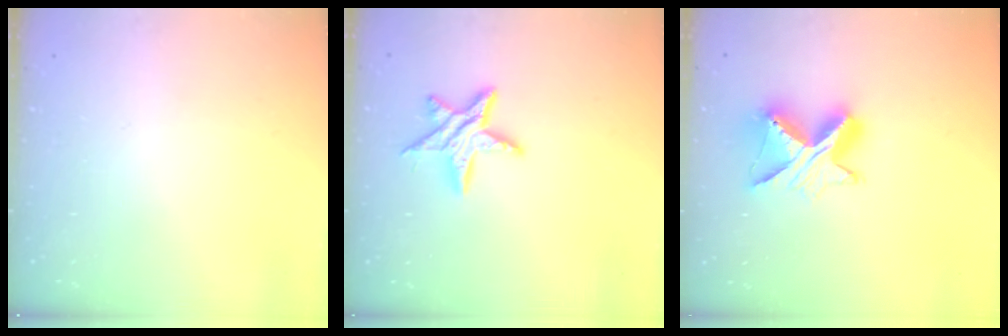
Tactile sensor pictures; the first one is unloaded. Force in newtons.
{"total": 10.6, "press": 10.6, "slide": 0.5}
{"total": 10.3, "press": 10.3, "slide": 1.0}